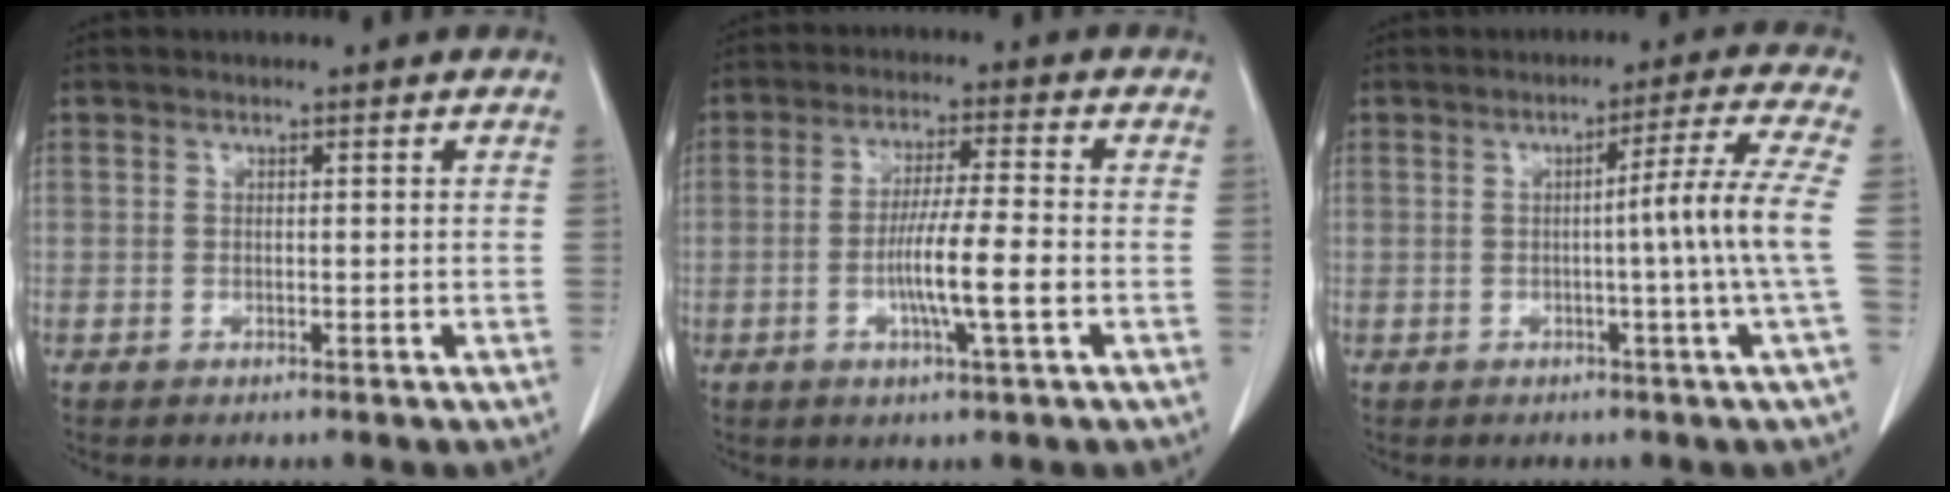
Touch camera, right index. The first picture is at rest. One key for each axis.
{"total": 8.1, "fx": -2.1, "fy": -0.2, "fz": 7.8, "tx": -0.140, "ty": -0.005, "tz": -0.040}
{"total": 7.7, "fx": -0.8, "fy": -2.5, "fz": 7.3, "tx": -0.098, "ty": -0.001, "tz": -0.010}